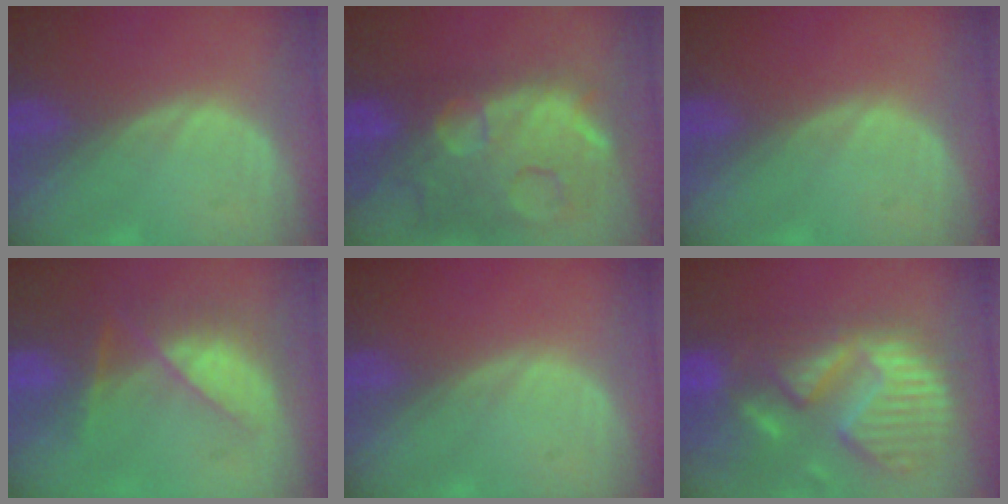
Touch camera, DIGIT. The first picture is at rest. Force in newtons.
{"total": 14.8, "press": 12.1, "slide": 8.6}
{"total": 0.0}
{"total": 7.4, "press": 6.8, "slide": 3.0}
{"total": 0.0}
{"total": 13.9, "press": 11.6, "slide": 7.7}